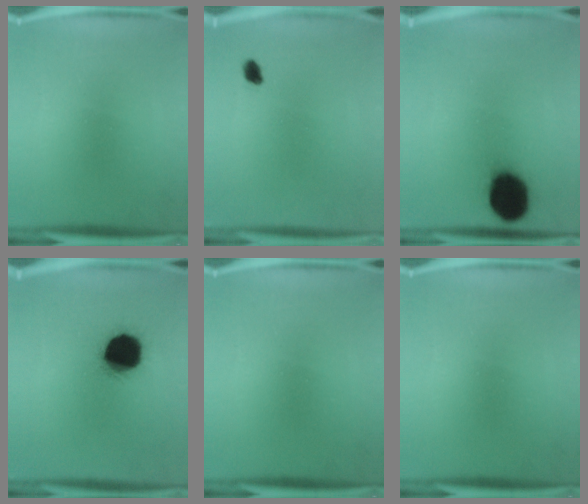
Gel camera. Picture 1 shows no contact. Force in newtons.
{"total": 1.9}
{"total": 17.9}
{"total": 18.5}
{"total": 0.0}
{"total": 0.0}